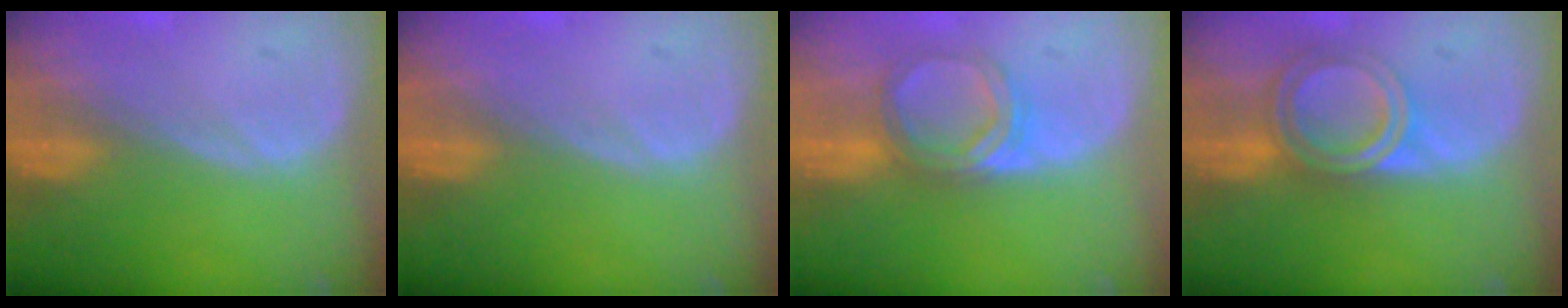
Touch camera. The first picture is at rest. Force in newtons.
{"total": 0.0}
{"total": 5.3, "press": 4.9, "slide": 1.9}
{"total": 6.4, "press": 5.4, "slide": 3.5}